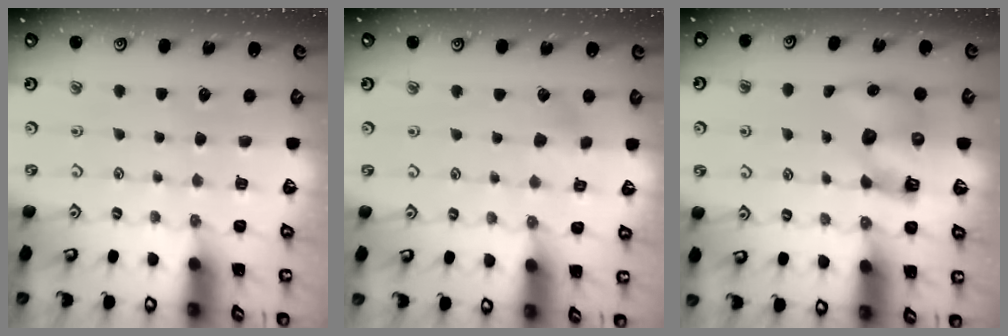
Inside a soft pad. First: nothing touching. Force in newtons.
{"total": 3.1, "press": 3.1, "slide": 0.4}
{"total": 8.8, "press": 8.7, "slide": 1.4}